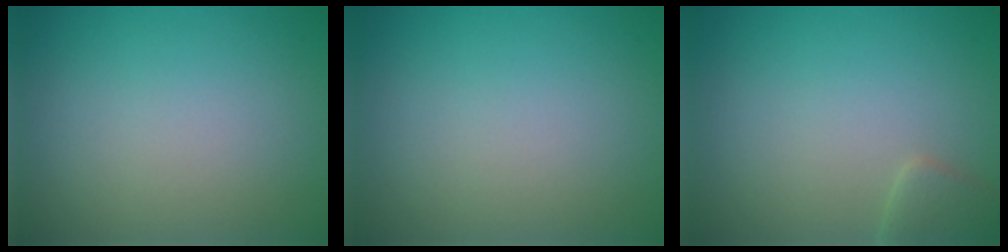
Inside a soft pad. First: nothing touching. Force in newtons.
{"total": 0.0}
{"total": 1.7, "press": 1.7, "slide": 0.1}